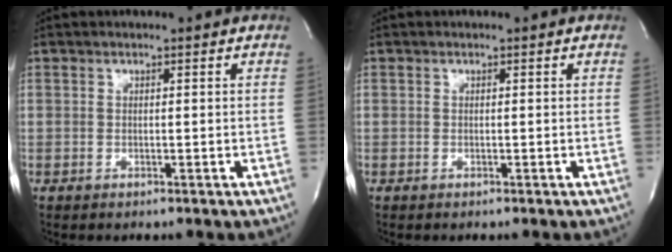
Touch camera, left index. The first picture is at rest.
{"total": 0.0}